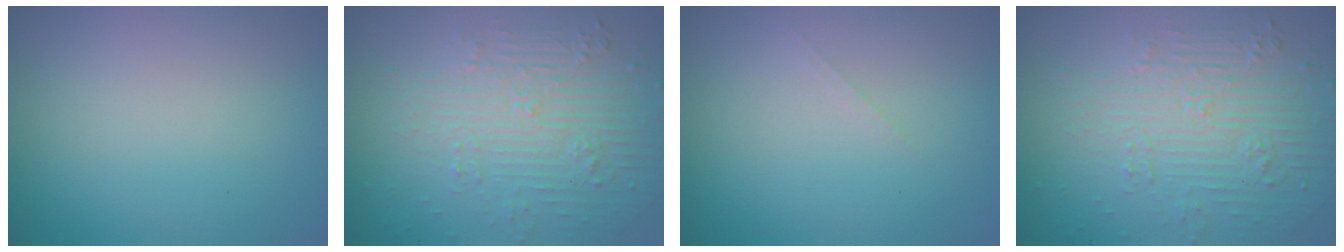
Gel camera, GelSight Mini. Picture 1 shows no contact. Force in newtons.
{"total": 6.0, "press": 3.6, "slide": 4.8}
{"total": 0.6, "press": 0.6, "slide": 0.1}
{"total": 6.0, "press": 3.6, "slide": 4.8}